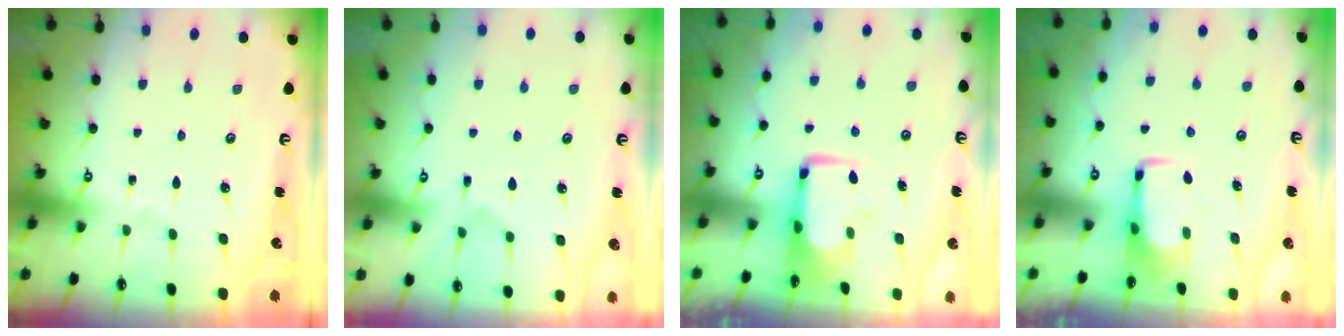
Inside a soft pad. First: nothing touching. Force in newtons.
{"total": 2.3, "press": 1.9, "slide": 1.3}
{"total": 0.6, "press": 0.3, "slide": 0.5}
{"total": 1.3, "press": 1.2, "slide": 0.4}